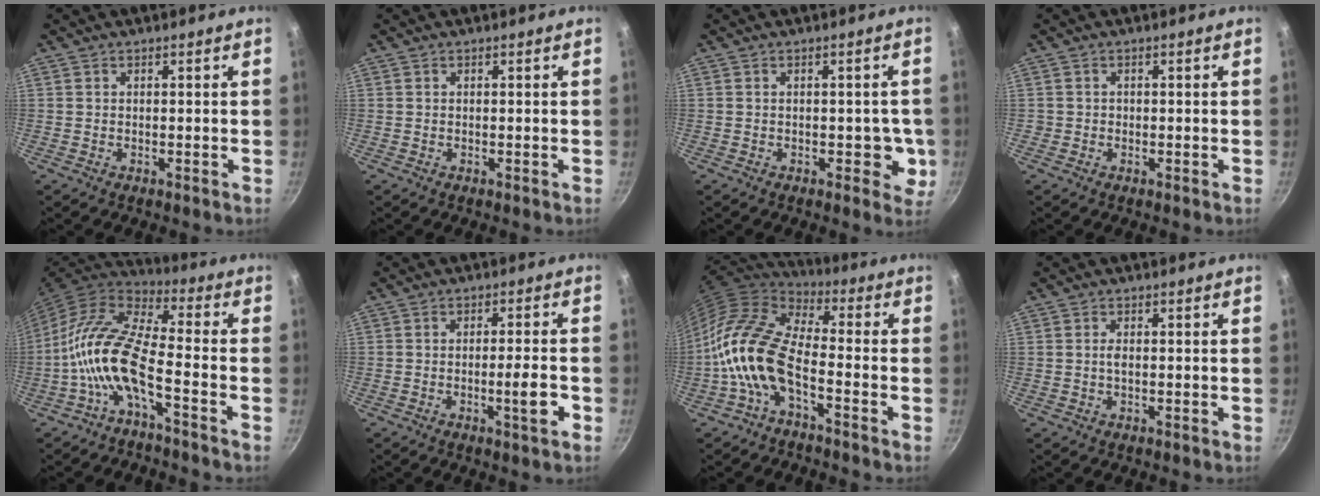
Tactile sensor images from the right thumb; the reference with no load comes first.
{"total": 0.0}
{"total": 4.7, "force": [-0.8, 3.0, 3.5], "torque": [-0.007, 0.002, -0.011]}
{"total": 0.9, "force": [-0.2, 0.8, 0.1], "torque": [0.002, 0.002, -0.003]}
{"total": 13.6, "force": [-4.6, 4.5, 11.9], "torque": [-0.237, 0.049, -0.105]}
{"total": 5.2, "force": [-1.9, 0.8, 4.8], "torque": [-0.064, 0.017, -0.027]}
{"total": 14.0, "force": [-4.7, 6.6, 11.4], "torque": [-0.218, 0.042, -0.111]}
{"total": 1.2, "force": [0.0, 0.6, 1.1], "torque": [-0.020, 0.002, -0.002]}